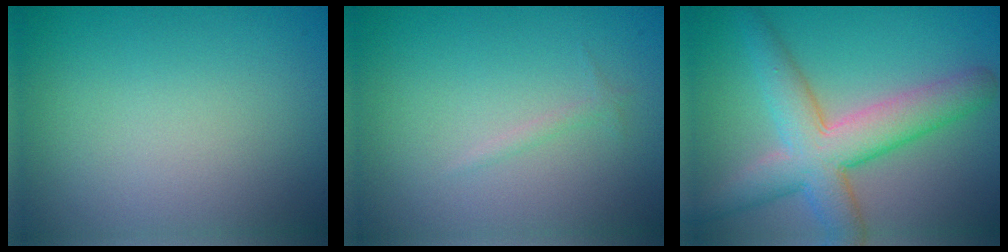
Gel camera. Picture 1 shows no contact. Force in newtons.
{"total": 0.6, "press": 0.6, "slide": 0.1}
{"total": 7.2, "press": 7.2, "slide": 0.4}